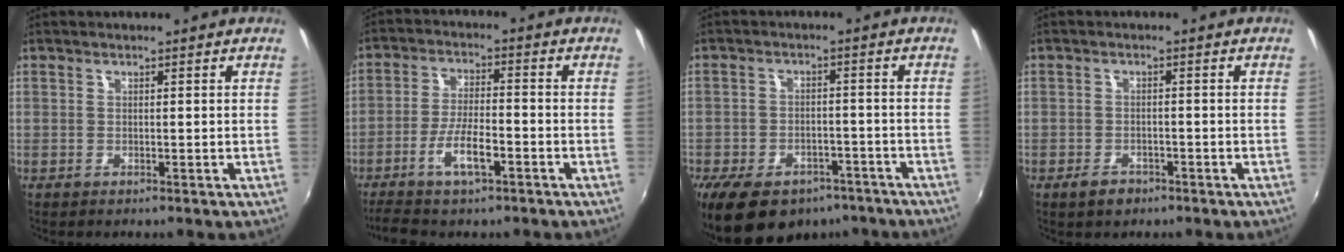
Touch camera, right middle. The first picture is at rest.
{"total": 8.3, "force": [-5.2, 2.0, 6.1], "torque": [-0.136, -0.003, -0.096]}
{"total": 16.7, "force": [-11.8, 9.0, 7.8], "torque": [-0.175, -0.009, -0.164]}
{"total": 2.8, "force": [-2.0, 1.6, 1.1], "torque": [-0.027, -0.001, -0.031]}